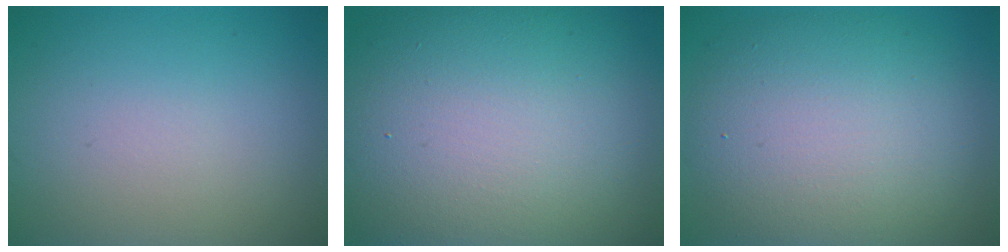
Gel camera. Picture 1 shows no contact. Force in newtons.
{"total": 16.3, "press": 16.2, "slide": 1.1}
{"total": 10.1, "press": 10.1, "slide": 0.7}